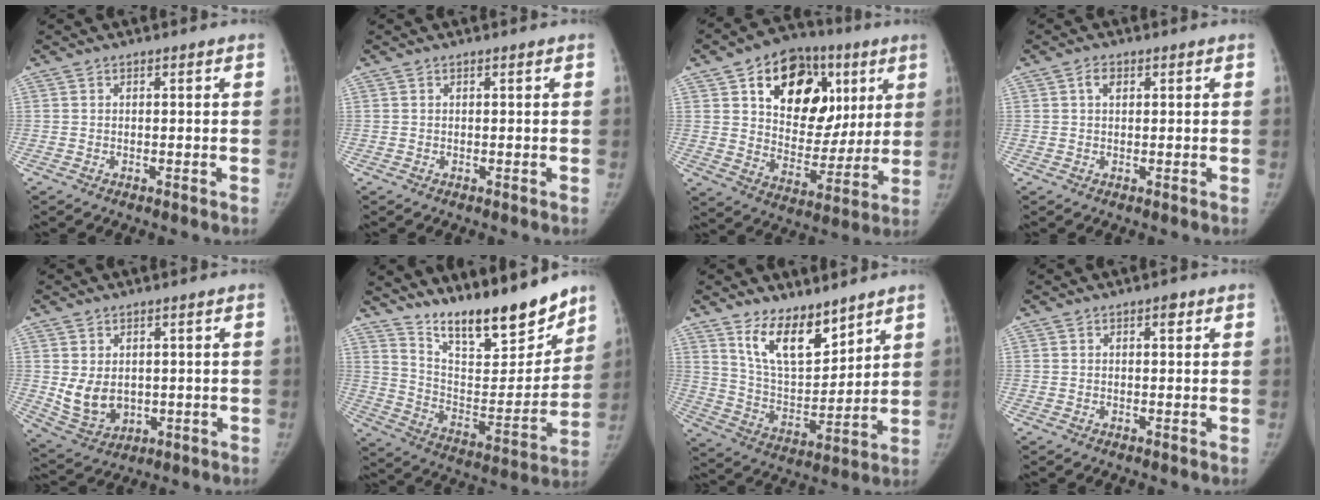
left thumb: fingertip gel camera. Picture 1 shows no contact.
{"total": 0.0}
{"total": 22.9, "force": [8.4, 15.5, 14.5], "torque": [-0.158, -0.007, 0.132]}
{"total": 2.0, "force": [0.8, 1.3, 1.3], "torque": [-0.021, 0.003, 0.011]}
{"total": 7.4, "force": [0.5, 5.5, 4.9], "torque": [-0.073, -0.018, 0.033]}
{"total": 21.7, "force": [17.4, 6.1, 11.5], "torque": [-0.137, -0.107, 0.286]}
{"total": 12.7, "force": [9.1, 5.5, 6.9], "torque": [-0.086, -0.072, 0.180]}
{"total": 1.4, "force": [0.7, 0.6, 1.0], "torque": [-0.010, 0.000, 0.007]}